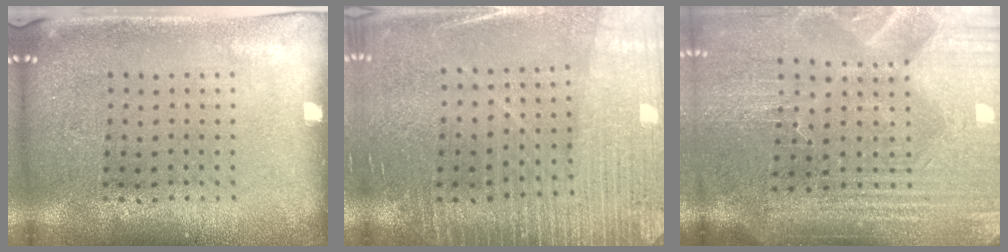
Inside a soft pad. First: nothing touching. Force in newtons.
{"total": 3.0, "press": 3.0, "slide": 0.4}
{"total": 4.9, "press": 4.2, "slide": 2.5}